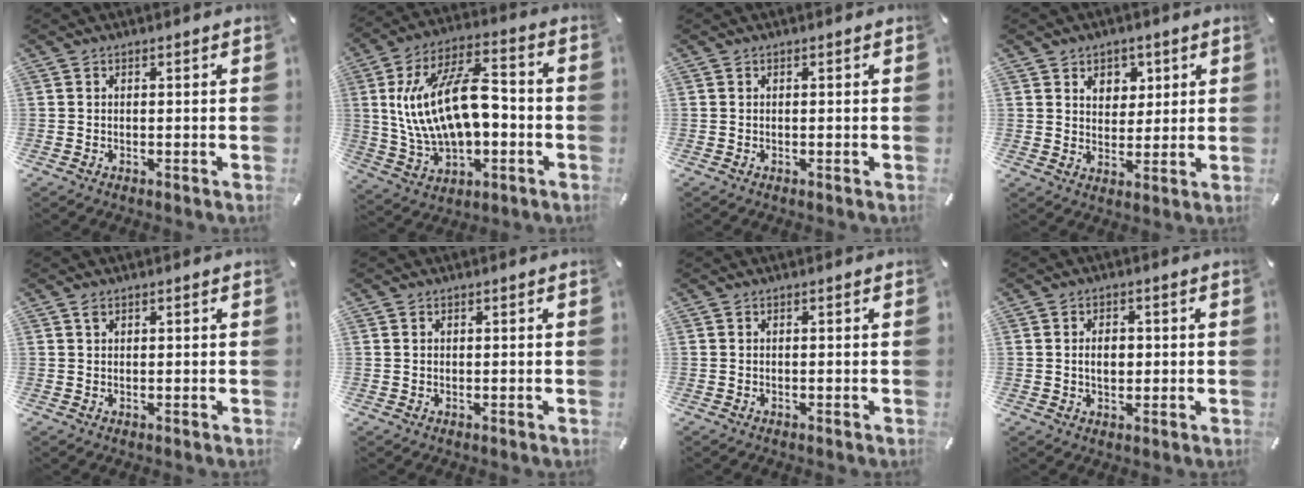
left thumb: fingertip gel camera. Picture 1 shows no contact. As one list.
[{"total": 20.8, "force": [0.3, 12.0, 17.0], "torque": [-0.327, 0.011, 0.008]}, {"total": 0.0}, {"total": 5.2, "force": [2.6, 4.3, 1.3], "torque": [-0.009, -0.007, 0.040]}, {"total": 1.1, "force": [0.6, 0.6, 0.6], "torque": [-0.013, 0.001, 0.012]}, {"total": 0.8, "force": [0.2, 0.6, 0.5], "torque": [-0.013, 0.004, 0.003]}, {"total": 0.0}, {"total": 4.3, "force": [0.1, 3.0, 3.2], "torque": [-0.050, 0.002, -0.004]}]